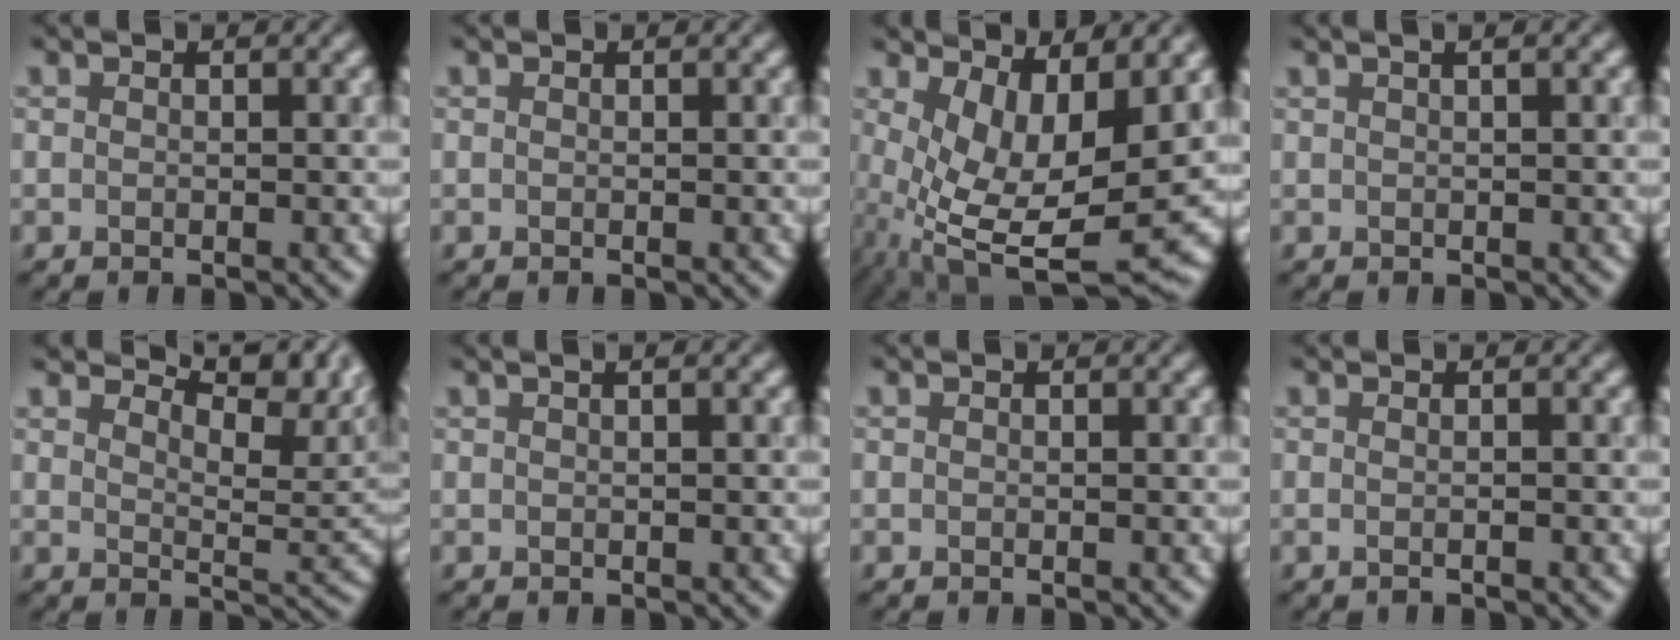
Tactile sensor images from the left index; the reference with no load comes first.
{"total": 0.0}
{"total": 9.3, "force": [0.5, 4.0, 8.4], "torque": [-0.163, -0.030, 0.022]}
{"total": 2.7, "force": [1.6, 1.1, 1.9], "torque": [-0.010, 0.015, -0.001]}
{"total": 8.6, "force": [6.7, 2.2, 5.0], "torque": [-0.073, 0.013, 0.107]}
{"total": 1.6, "force": [1.1, 0.4, 1.1], "torque": [-0.011, 0.002, 0.006]}
{"total": 0.0}
{"total": 0.7, "force": [-0.1, 0.1, 0.7], "torque": [-0.009, 0.000, -0.005]}